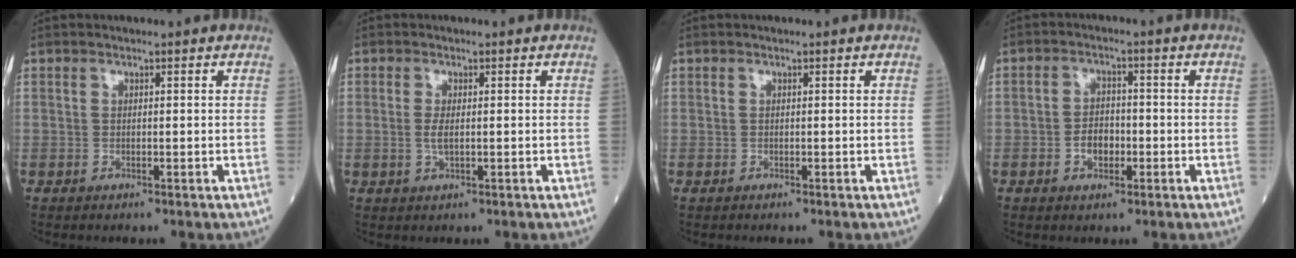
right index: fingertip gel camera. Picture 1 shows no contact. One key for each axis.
{"total": 1.9, "fx": 0.0, "fy": 0.6, "fz": 1.8, "tx": -0.042, "ty": -0.002, "tz": 0.000}
{"total": 0.0}
{"total": 3.7, "fx": -1.2, "fy": 2.3, "fz": 2.7, "tx": -0.043, "ty": 0.006, "tz": -0.020}